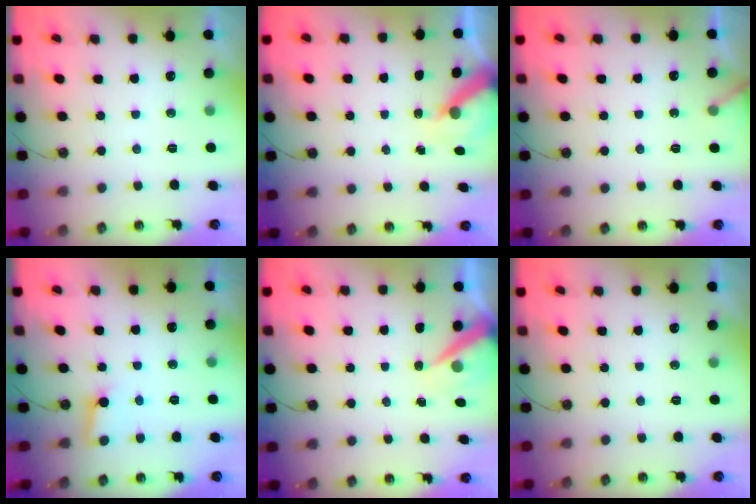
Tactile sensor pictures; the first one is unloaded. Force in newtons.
{"total": 6.0, "press": 6.0, "slide": 0.7}
{"total": 2.7, "press": 2.7, "slide": 0.2}
{"total": 2.9, "press": 2.9, "slide": 0.2}
{"total": 6.8, "press": 6.8, "slide": 0.5}
{"total": 0.0}